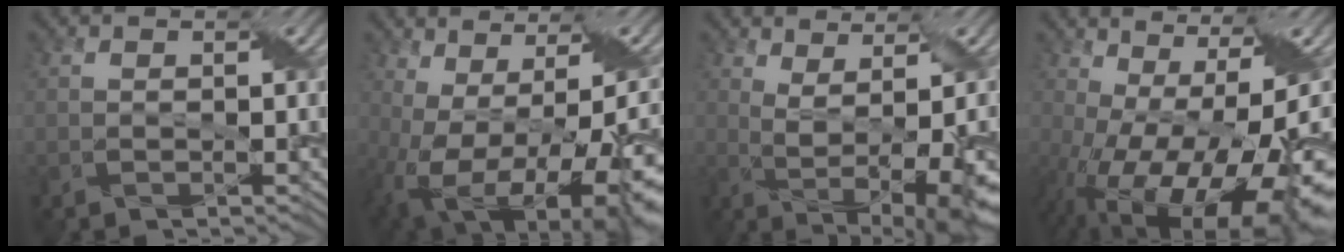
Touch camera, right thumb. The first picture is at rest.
{"total": 16.9, "force": [-4.0, 7.3, 14.7], "torque": [-0.223, -0.035, -0.014]}
{"total": 7.8, "force": [0.1, 2.1, 7.5], "torque": [-0.121, 0.001, 0.014]}
{"total": 18.6, "force": [-7.0, 6.9, 15.8], "torque": [-0.268, -0.053, -0.086]}